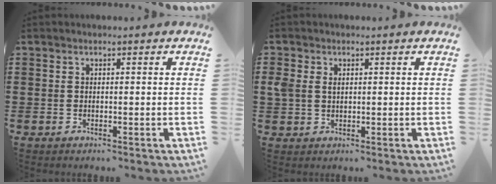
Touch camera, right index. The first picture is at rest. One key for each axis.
{"total": 2.0, "fx": 0.6, "fy": 1.5, "fz": 1.2, "tx": -0.028, "ty": 0.008, "tz": 0.010}